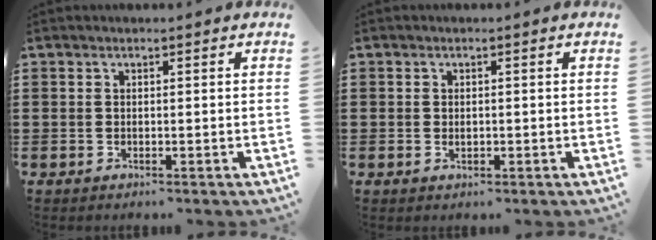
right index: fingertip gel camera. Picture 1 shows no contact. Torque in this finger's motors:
{"motor_torque": [0.01, 0.00, 0.02, 0.02]}